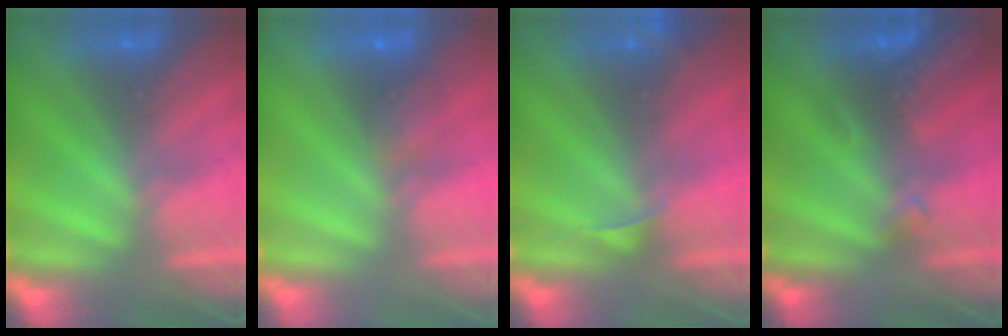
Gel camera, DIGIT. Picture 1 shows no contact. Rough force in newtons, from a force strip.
{"total": 1.5}
{"total": 2.5}
{"total": 2.7}